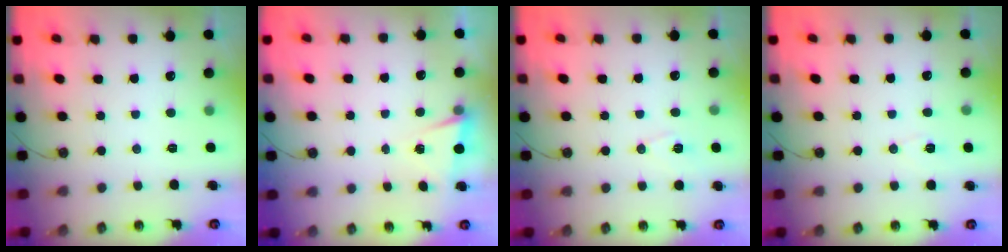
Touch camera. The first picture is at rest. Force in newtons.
{"total": 2.7, "press": 1.5, "slide": 2.2}
{"total": 8.1, "press": 7.3, "slide": 3.4}
{"total": 3.6, "press": 2.5, "slide": 2.6}